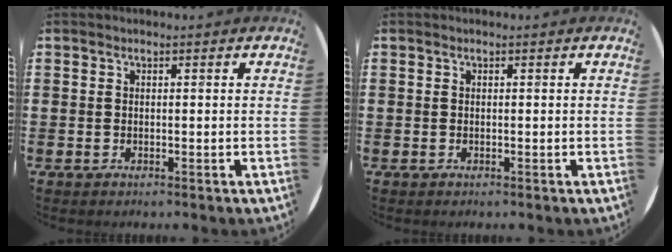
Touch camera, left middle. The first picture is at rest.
{"total": 0.0}